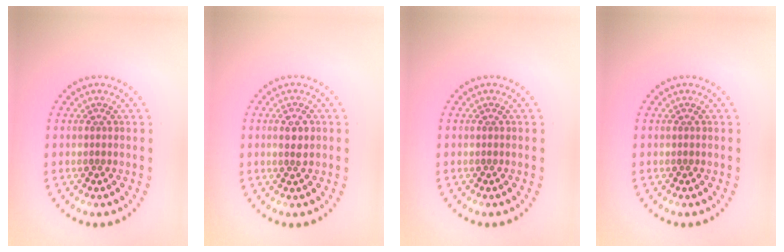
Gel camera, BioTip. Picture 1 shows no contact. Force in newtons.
{"total": 1.6, "press": 1.6, "slide": 0.2}
{"total": 0.0}
{"total": 0.0}